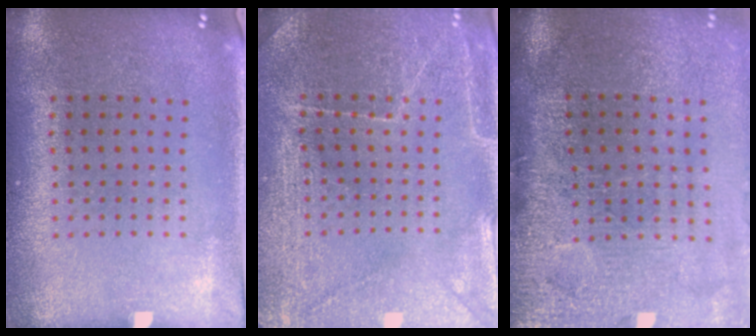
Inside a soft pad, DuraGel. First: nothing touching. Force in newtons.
{"total": 3.2, "press": 3.2, "slide": 0.4}
{"total": 4.7, "press": 3.7, "slide": 2.9}